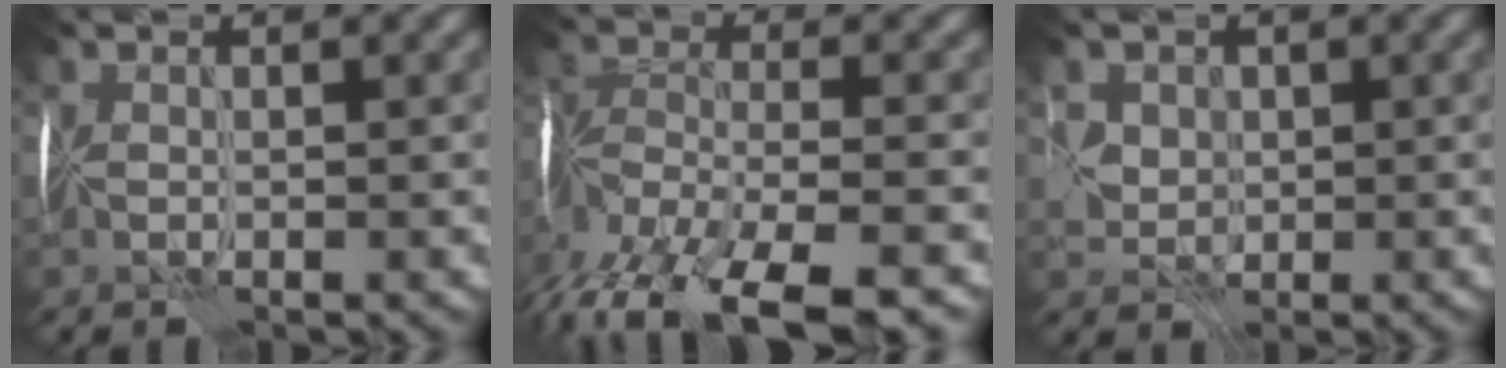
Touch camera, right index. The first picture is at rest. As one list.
[{"total": 13.5, "force": [-9.4, 5.4, 7.9], "torque": [-0.192, -0.034, -0.135]}, {"total": 1.9, "force": [0.7, 1.7, -0.3], "torque": [-0.003, 0.008, 0.009]}]